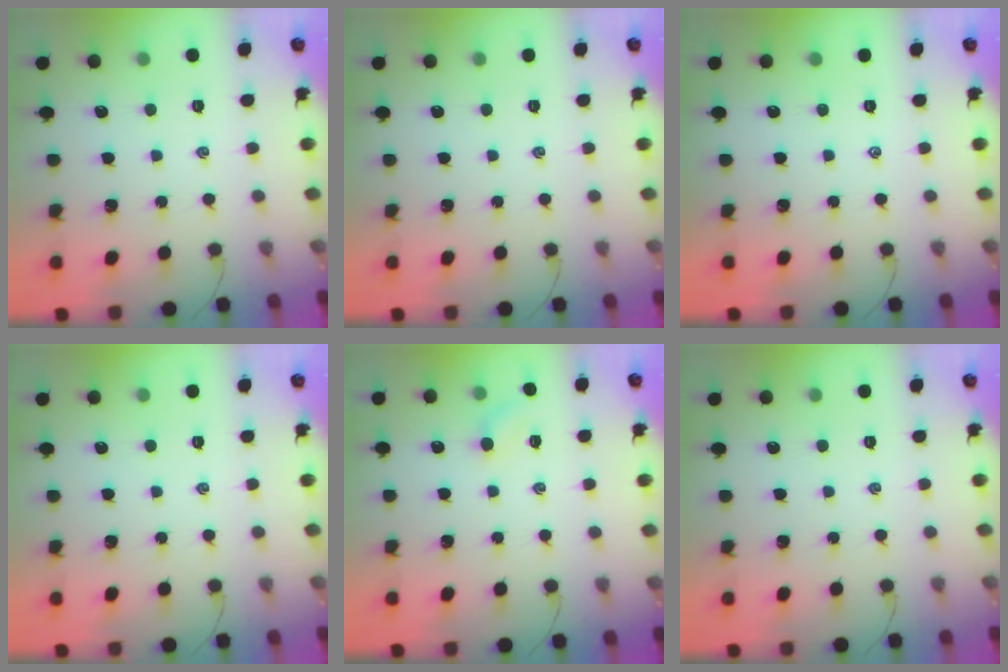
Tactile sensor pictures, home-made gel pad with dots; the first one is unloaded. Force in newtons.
{"total": 0.0}
{"total": 0.0}
{"total": 0.0}
{"total": 4.9, "press": 4.8, "slide": 1.1}
{"total": 0.0}